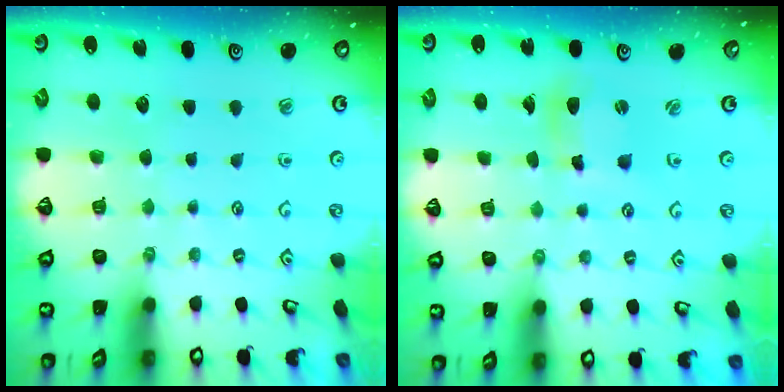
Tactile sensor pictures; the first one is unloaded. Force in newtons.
{"total": 6.3, "press": 6.2, "slide": 1.0}